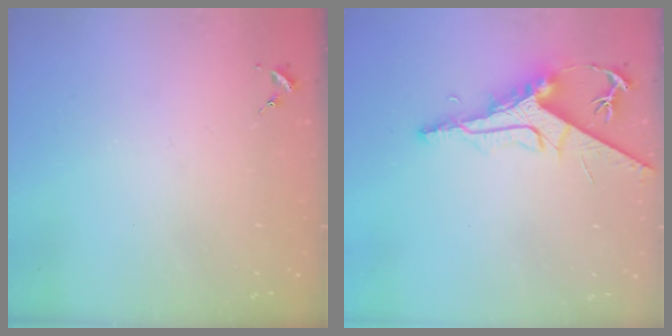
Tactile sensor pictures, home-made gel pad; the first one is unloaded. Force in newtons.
{"total": 10.5, "press": 10.4, "slide": 1.1}